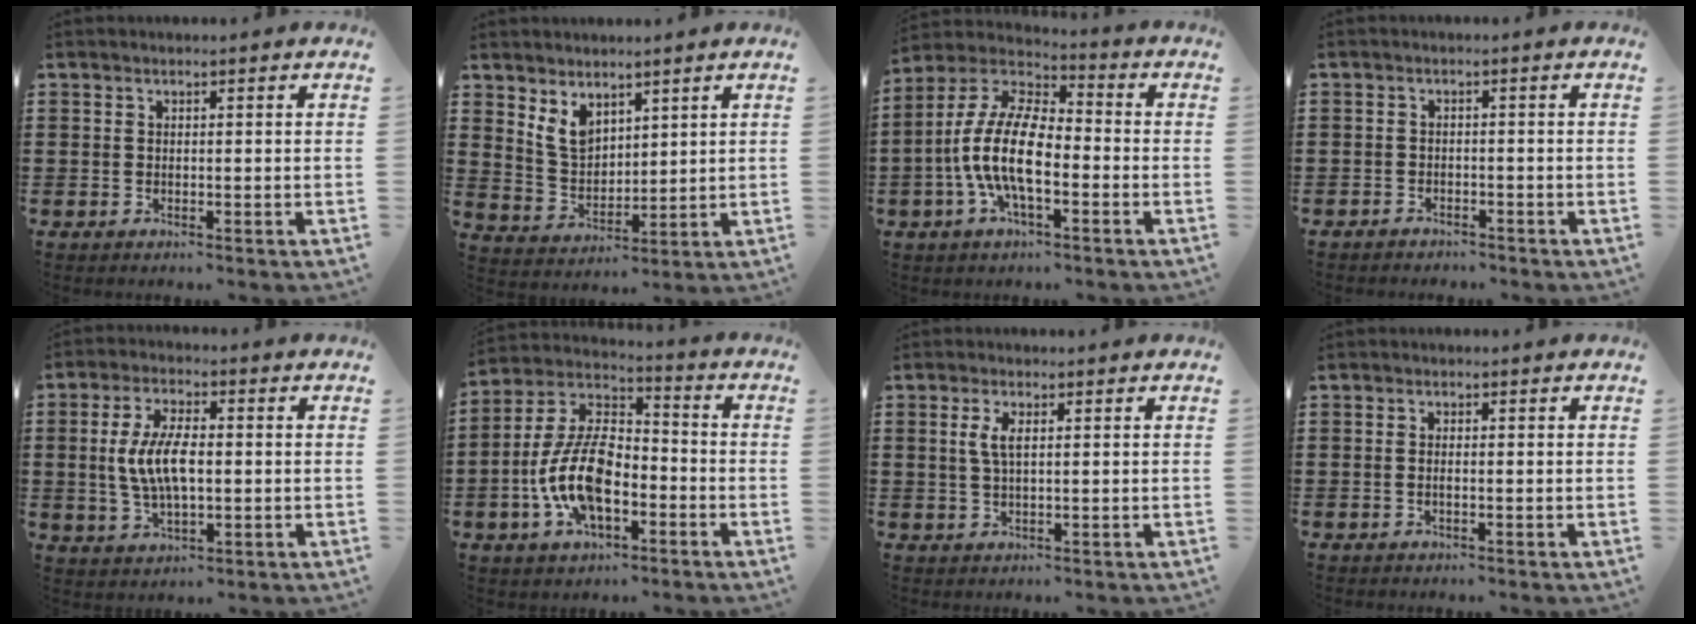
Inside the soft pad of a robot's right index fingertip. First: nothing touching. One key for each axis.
{"total": 5.5, "fx": 3.7, "fy": 3.2, "fz": 2.5, "tx": -0.063, "ty": -0.001, "tz": 0.070}
{"total": 12.2, "fx": -2.9, "fy": 5.0, "fz": 10.7, "tx": -0.258, "ty": -0.011, "tz": -0.065}
{"total": 1.5, "fx": -1.5, "fy": 0.4, "fz": -0.1, "tx": -0.003, "ty": 0.003, "tz": -0.033}
{"total": 7.8, "fx": 0.0, "fy": 3.2, "fz": 7.1, "tx": -0.159, "ty": 0.000, "tz": -0.008}
{"total": 11.8, "fx": -4.0, "fy": 5.9, "fz": 9.4, "tx": -0.228, "ty": 0.000, "tz": -0.080}
{"total": 3.0, "fx": 0.7, "fy": 1.0, "fz": 2.8, "tx": -0.057, "ty": 0.006, "tz": 0.010}
{"total": 0.7, "fx": -0.3, "fy": 0.1, "fz": 0.6, "tx": -0.011, "ty": -0.001, "tz": -0.006}